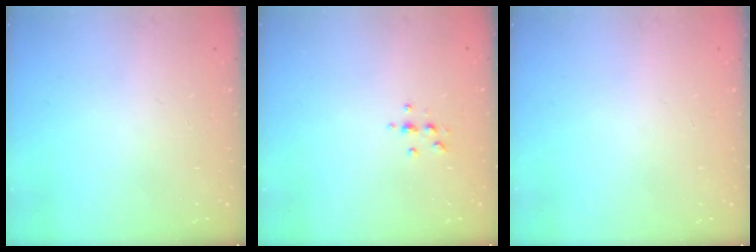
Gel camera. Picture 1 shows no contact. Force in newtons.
{"total": 4.1, "press": 4.1, "slide": 0.5}
{"total": 0.0}